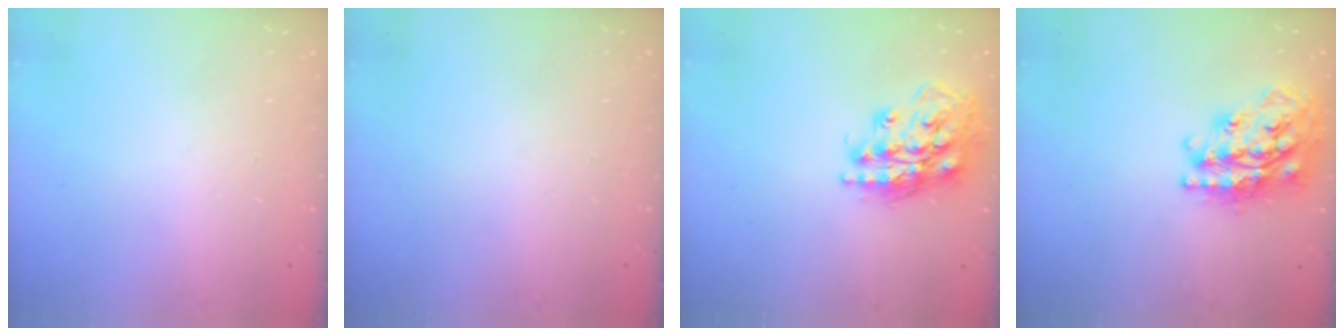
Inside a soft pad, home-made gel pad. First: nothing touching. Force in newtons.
{"total": 0.0}
{"total": 17.9, "press": 17.8, "slide": 1.9}
{"total": 22.9, "press": 22.9, "slide": 1.8}